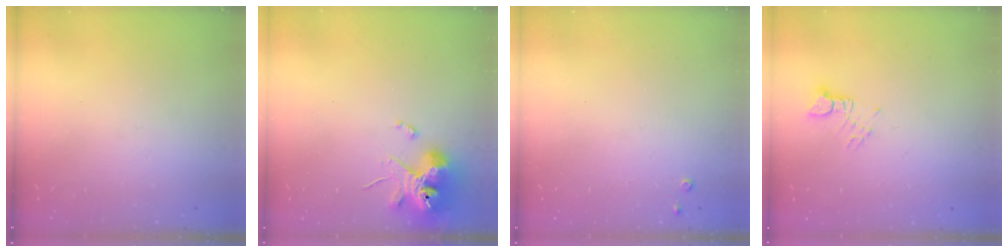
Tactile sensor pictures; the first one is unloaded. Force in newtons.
{"total": 12.1, "press": 12.0, "slide": 1.7}
{"total": 3.2, "press": 3.1, "slide": 0.4}
{"total": 3.0, "press": 3.0, "slide": 0.4}